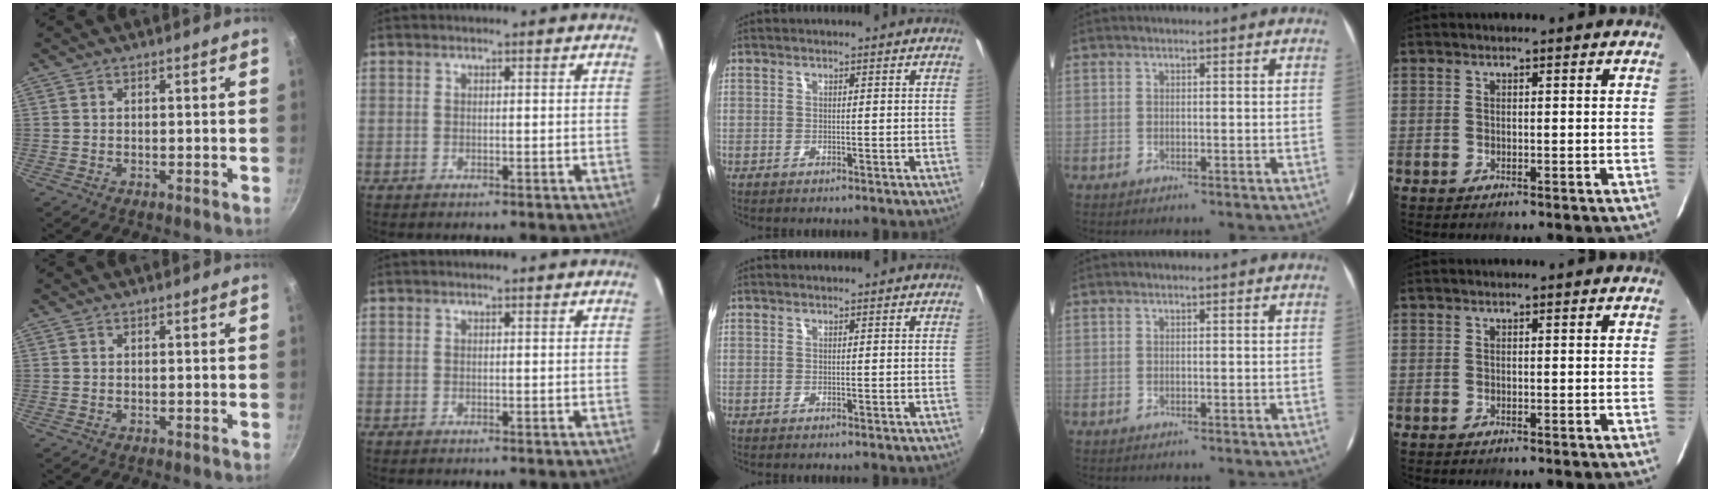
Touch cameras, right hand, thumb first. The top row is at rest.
{}